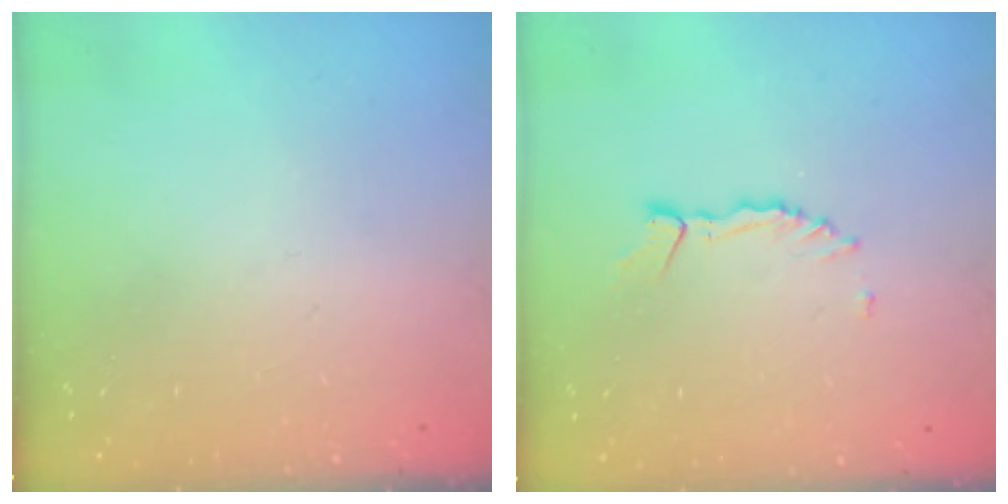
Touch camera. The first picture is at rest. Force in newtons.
{"total": 2.7, "press": 2.7, "slide": 0.3}